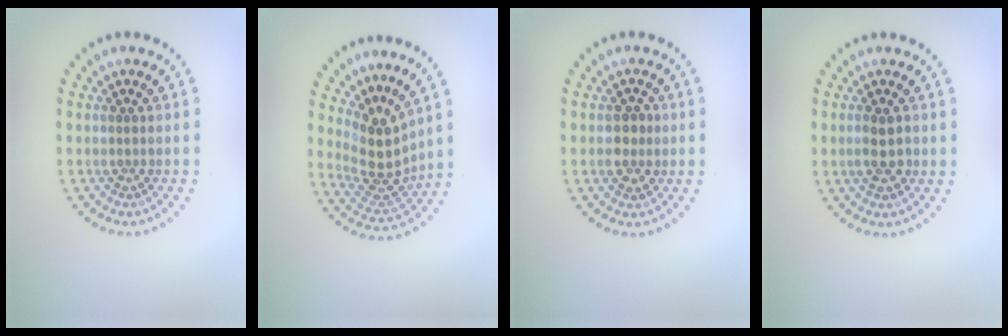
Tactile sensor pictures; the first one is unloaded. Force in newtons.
{"total": 4.0, "press": 3.2, "slide": 2.5}
{"total": 2.1, "press": 2.1, "slide": 0.2}
{"total": 2.4, "press": 2.4, "slide": 0.4}